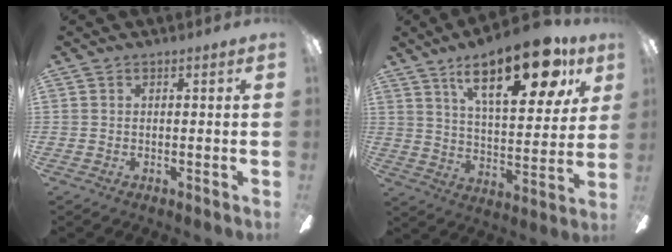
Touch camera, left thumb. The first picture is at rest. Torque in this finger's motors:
{"motor_torque": [0.51, 0.52, 1.35, -1.43, 0.10]}